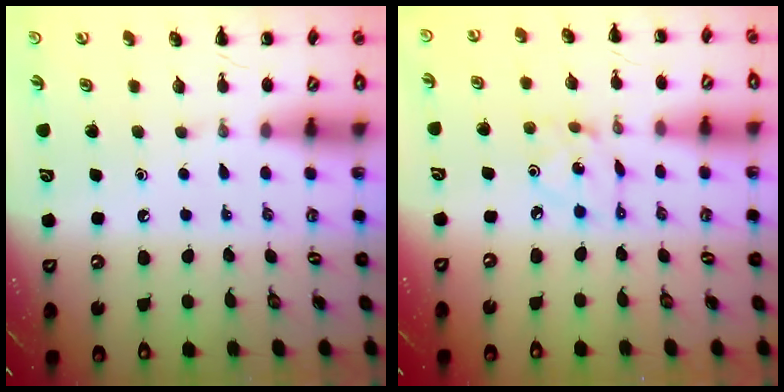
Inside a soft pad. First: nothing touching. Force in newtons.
{"total": 2.1, "press": 2.0, "slide": 0.6}